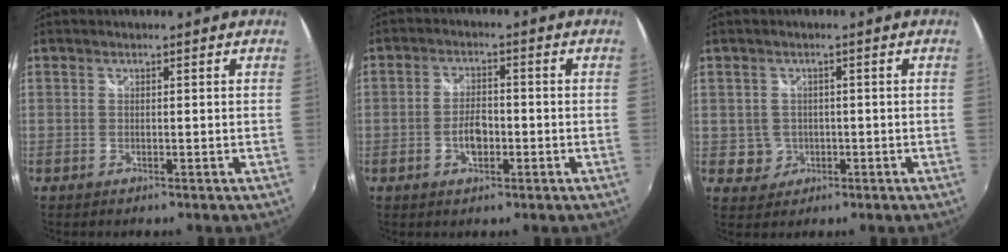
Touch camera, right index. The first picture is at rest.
{"total": 4.6, "force": [-1.6, 2.5, 3.5], "torque": [-0.070, 0.003, -0.025]}
{"total": 3.9, "force": [-0.4, 3.9, 0.2], "torque": [-0.004, 0.016, 0.002]}